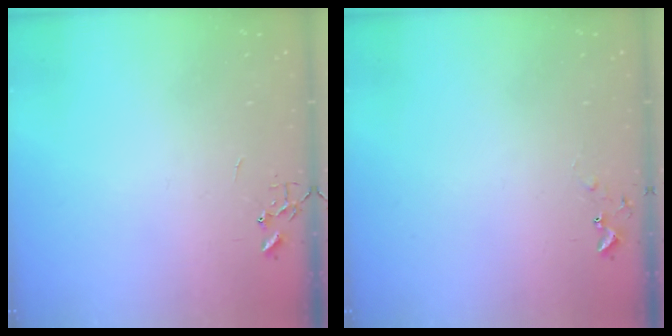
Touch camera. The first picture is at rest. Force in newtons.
{"total": 5.0, "press": 5.0, "slide": 0.5}